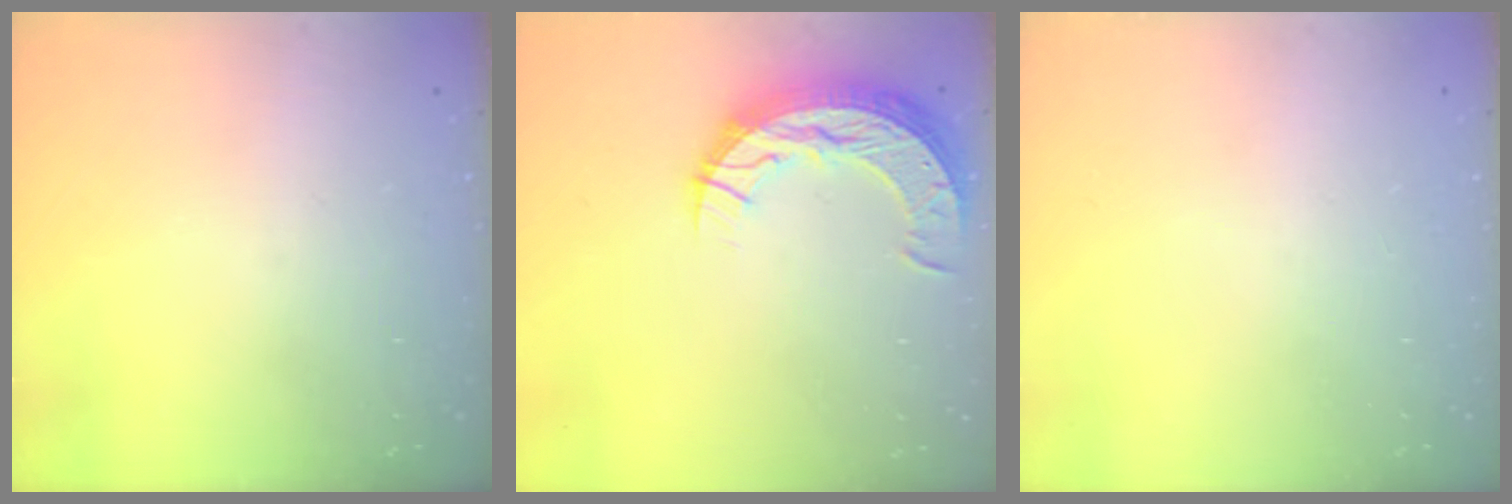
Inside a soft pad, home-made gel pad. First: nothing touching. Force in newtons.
{"total": 12.2, "press": 12.2, "slide": 0.9}
{"total": 0.0}